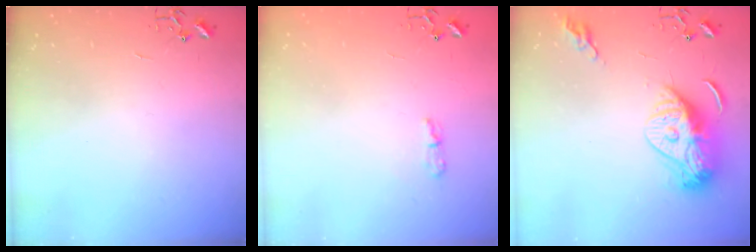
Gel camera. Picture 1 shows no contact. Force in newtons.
{"total": 4.7, "press": 4.7, "slide": 0.7}
{"total": 15.5, "press": 15.4, "slide": 1.3}